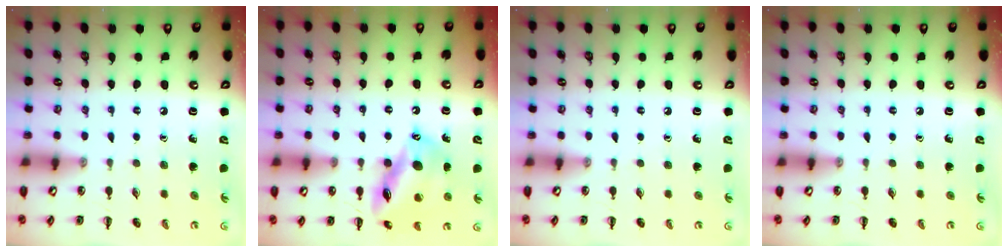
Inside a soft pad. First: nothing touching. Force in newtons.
{"total": 15.0, "press": 14.6, "slide": 3.4}
{"total": 0.0}
{"total": 0.0}